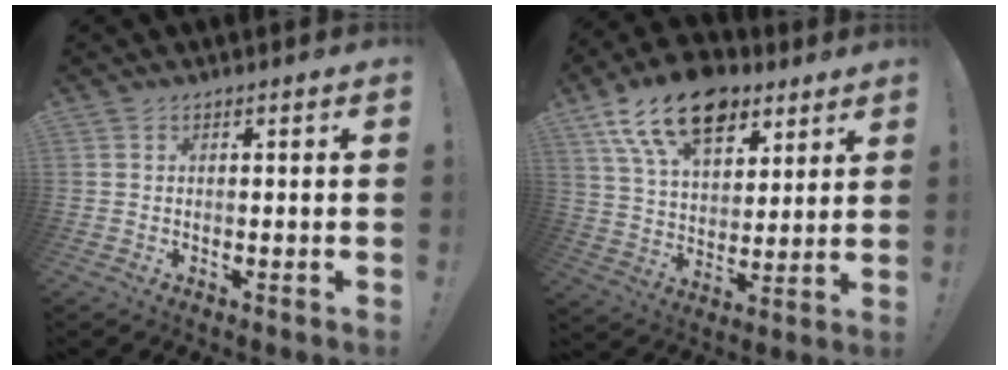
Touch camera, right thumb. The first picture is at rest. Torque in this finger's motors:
{"motor_torque": [0.09, 1.72, 1.00, 0.55, 0.13]}